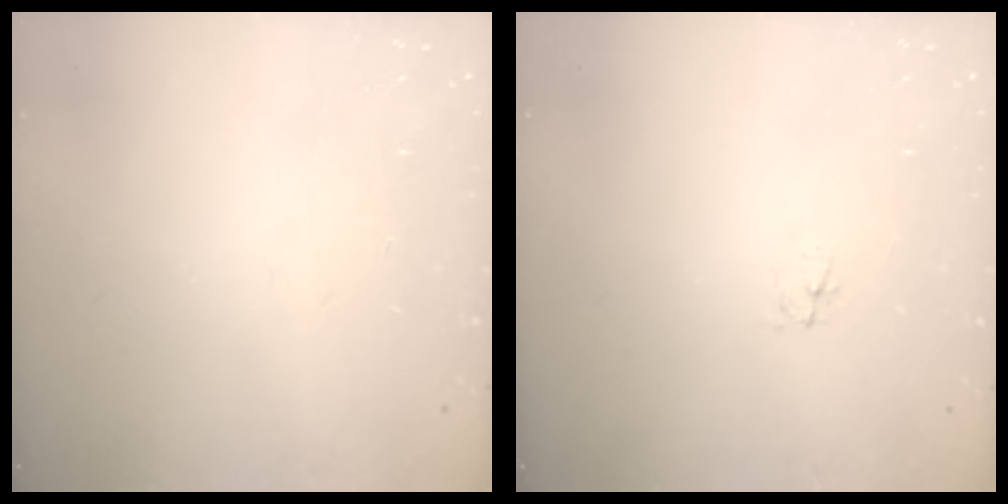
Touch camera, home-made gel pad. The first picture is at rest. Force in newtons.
{"total": 2.3, "press": 2.3, "slide": 0.3}